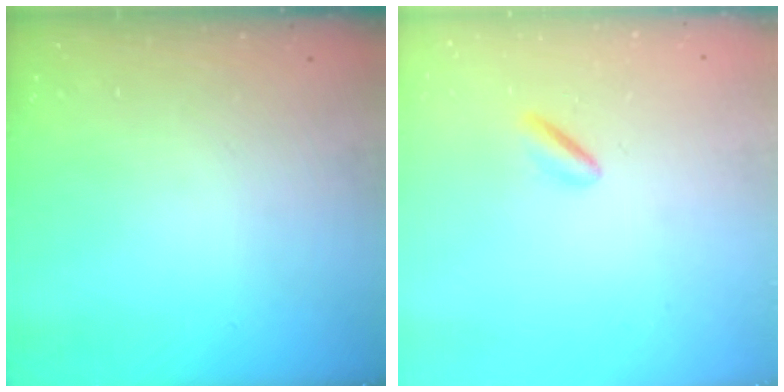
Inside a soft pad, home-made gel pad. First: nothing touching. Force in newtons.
{"total": 2.2, "press": 2.1, "slide": 0.8}